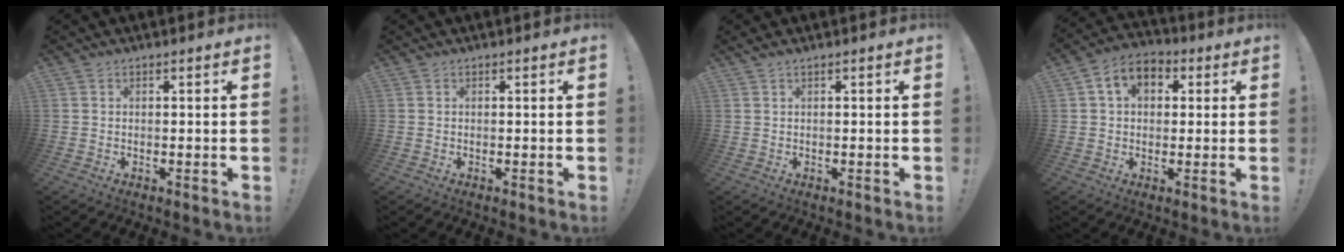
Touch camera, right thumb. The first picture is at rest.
{"total": 0.0}
{"total": 0.8, "force": [0.5, -0.1, 0.6], "torque": [-0.005, -0.003, 0.006]}
{"total": 8.7, "force": [2.5, 6.1, 5.7], "torque": [-0.088, 0.005, 0.049]}